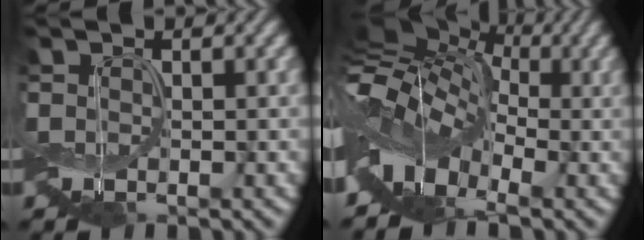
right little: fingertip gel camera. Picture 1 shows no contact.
{"total": 11.7, "force": [-1.5, 7.7, 8.7], "torque": [-0.152, 0.004, -0.039]}